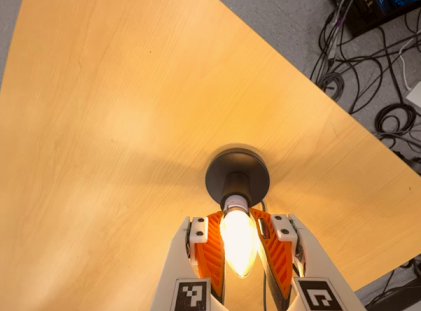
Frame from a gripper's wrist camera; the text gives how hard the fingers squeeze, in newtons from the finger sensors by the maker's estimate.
{"total": 25.2, "left": 24.7, "right": 25.7}